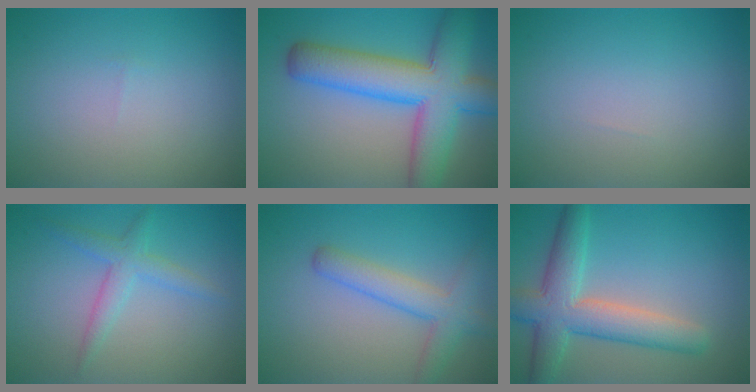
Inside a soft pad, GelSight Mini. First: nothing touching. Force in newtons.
{"total": 9.9, "press": 9.9, "slide": 0.4}
{"total": 0.0}
{"total": 2.4, "press": 2.4, "slide": 0.1}
{"total": 3.8, "press": 3.8, "slide": 0.2}
{"total": 6.5, "press": 6.5, "slide": 0.3}